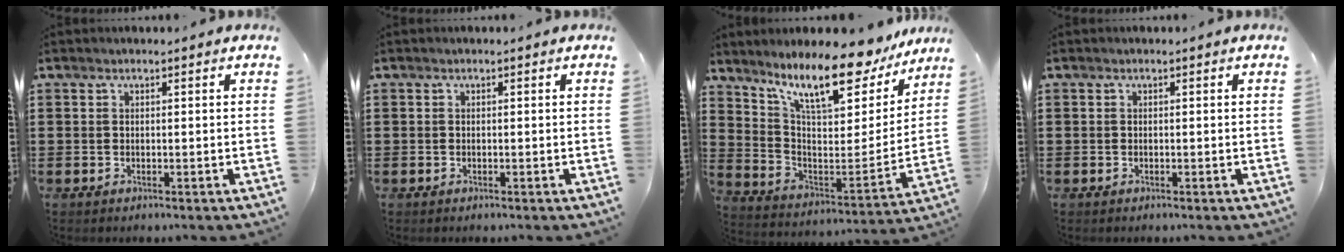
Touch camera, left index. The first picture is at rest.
{"total": 0.0}
{"total": 12.7, "force": [10.4, 2.6, 6.9], "torque": [-0.145, -0.074, 0.173]}
{"total": 0.0}